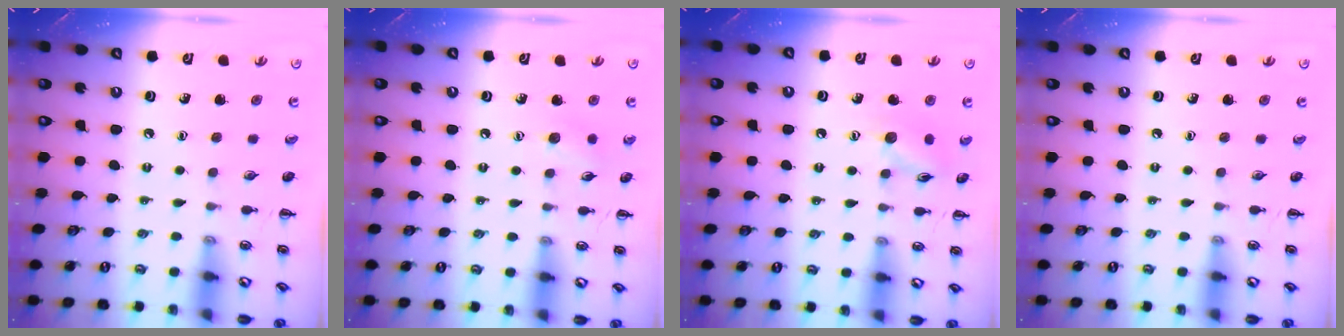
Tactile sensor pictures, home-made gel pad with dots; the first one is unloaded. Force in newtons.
{"total": 5.8, "press": 5.6, "slide": 1.4}
{"total": 8.1, "press": 8.1, "slide": 0.8}
{"total": 0.0}